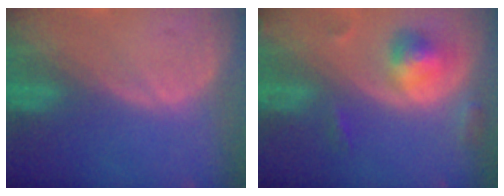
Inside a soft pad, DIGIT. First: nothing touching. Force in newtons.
{"total": 5.5, "press": 5.2, "slide": 1.8}